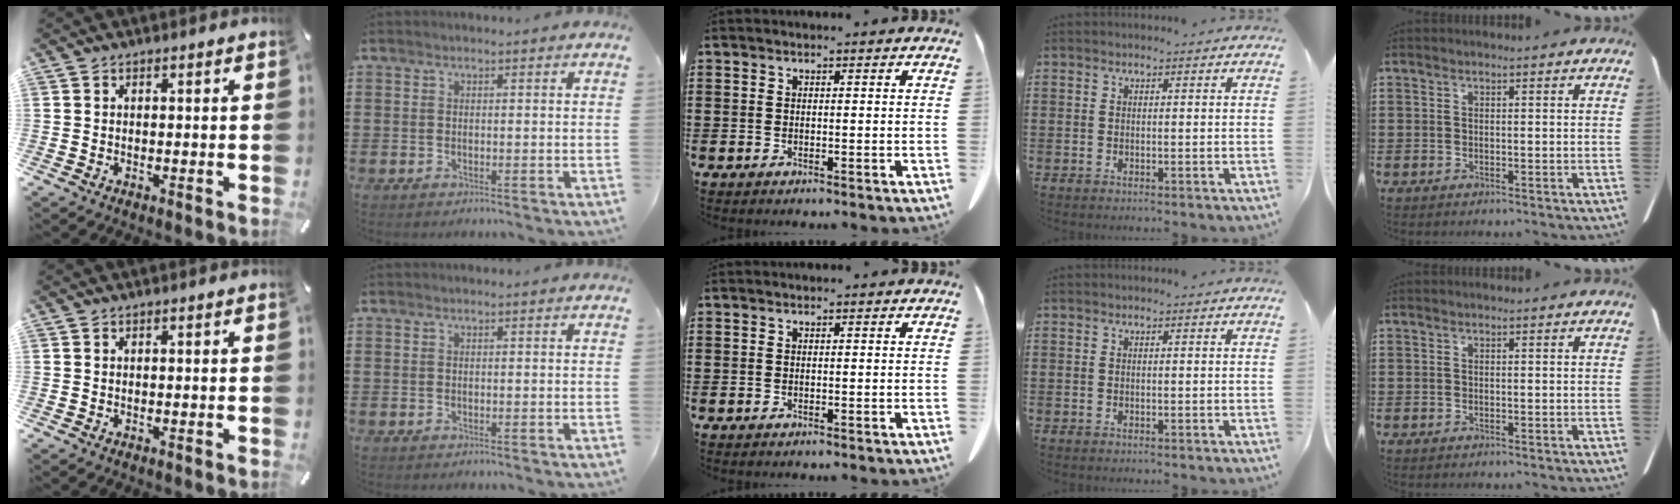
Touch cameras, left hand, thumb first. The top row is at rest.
{}